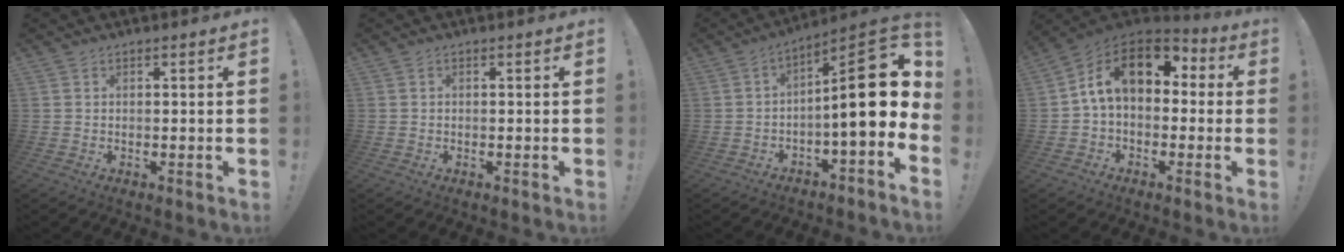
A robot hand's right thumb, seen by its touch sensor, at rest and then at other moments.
{"total": 0.0}
{"total": 17.2, "force": [0.7, 5.0, 16.4], "torque": [-0.228, 0.003, 0.012]}
{"total": 15.6, "force": [4.5, 9.6, 11.4], "torque": [-0.191, 0.003, 0.081]}